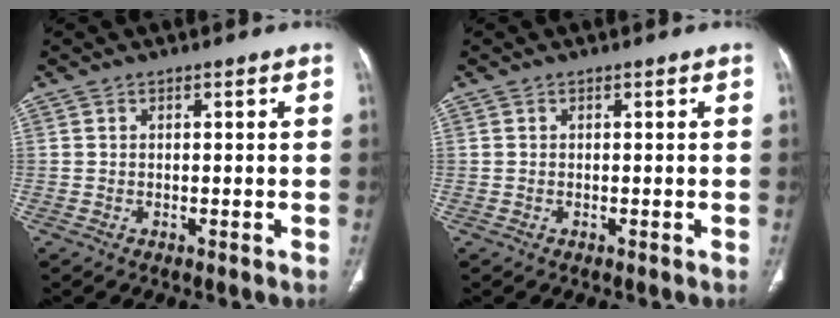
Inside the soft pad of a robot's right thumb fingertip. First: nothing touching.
{"total": 0.0}